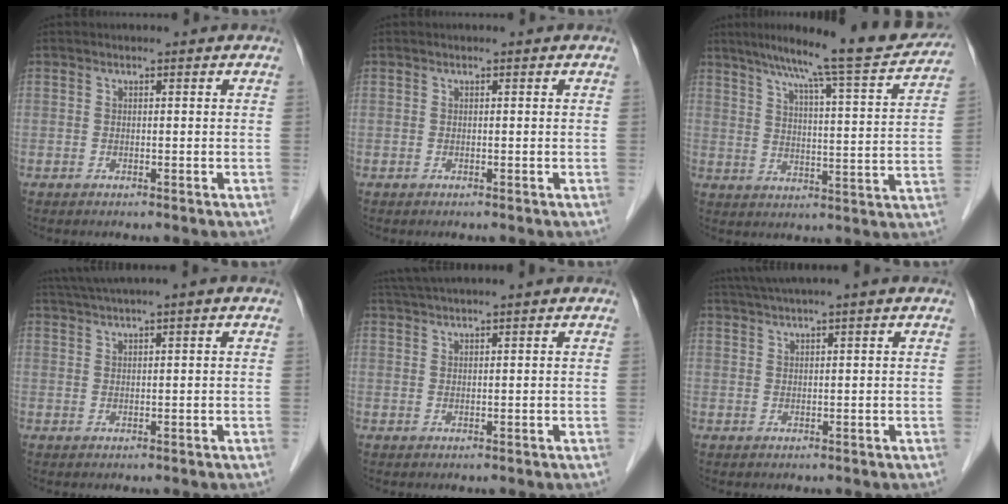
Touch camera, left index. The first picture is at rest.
{"total": 0.0}
{"total": 18.7, "force": [16.4, 0.4, 9.1], "torque": [-0.136, -0.015, 0.219]}
{"total": 5.3, "force": [4.1, -1.0, 3.2], "torque": [-0.059, 0.031, 0.075]}
{"total": 7.1, "force": [6.2, -0.7, 3.4], "torque": [-0.055, 0.044, 0.095]}
{"total": 6.2, "force": [4.9, -1.1, 3.6], "torque": [-0.058, 0.035, 0.081]}